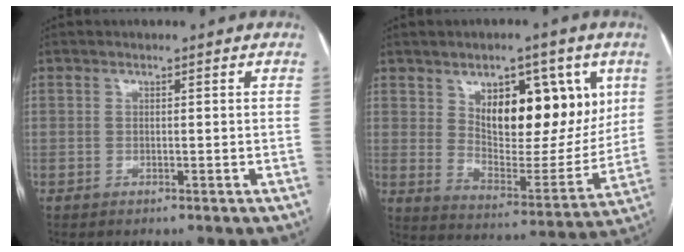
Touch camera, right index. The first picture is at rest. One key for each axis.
{"total": 16.1, "fx": 6.3, "fy": 7.0, "fz": 13.0, "tx": -0.174, "ty": 0.004, "tz": 0.112}